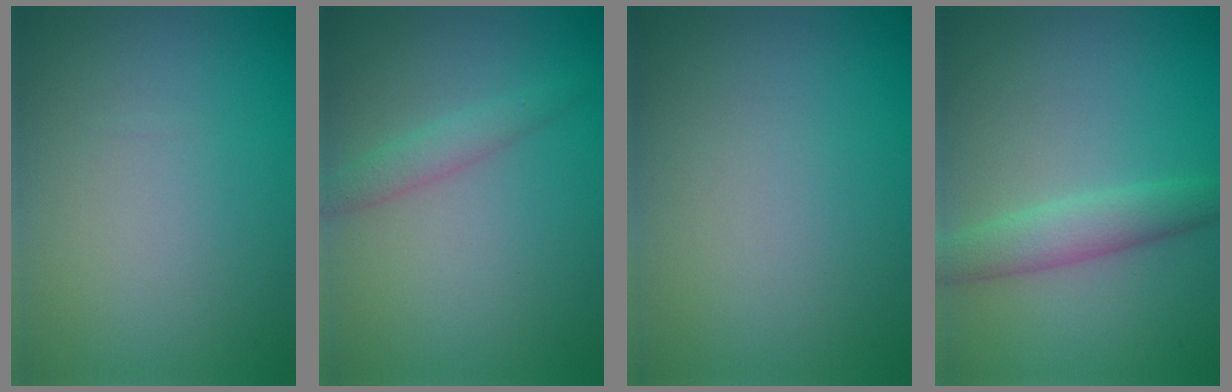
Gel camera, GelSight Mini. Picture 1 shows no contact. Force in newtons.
{"total": 1.6, "press": 1.6, "slide": 0.0}
{"total": 0.0}
{"total": 3.0, "press": 3.0, "slide": 0.1}